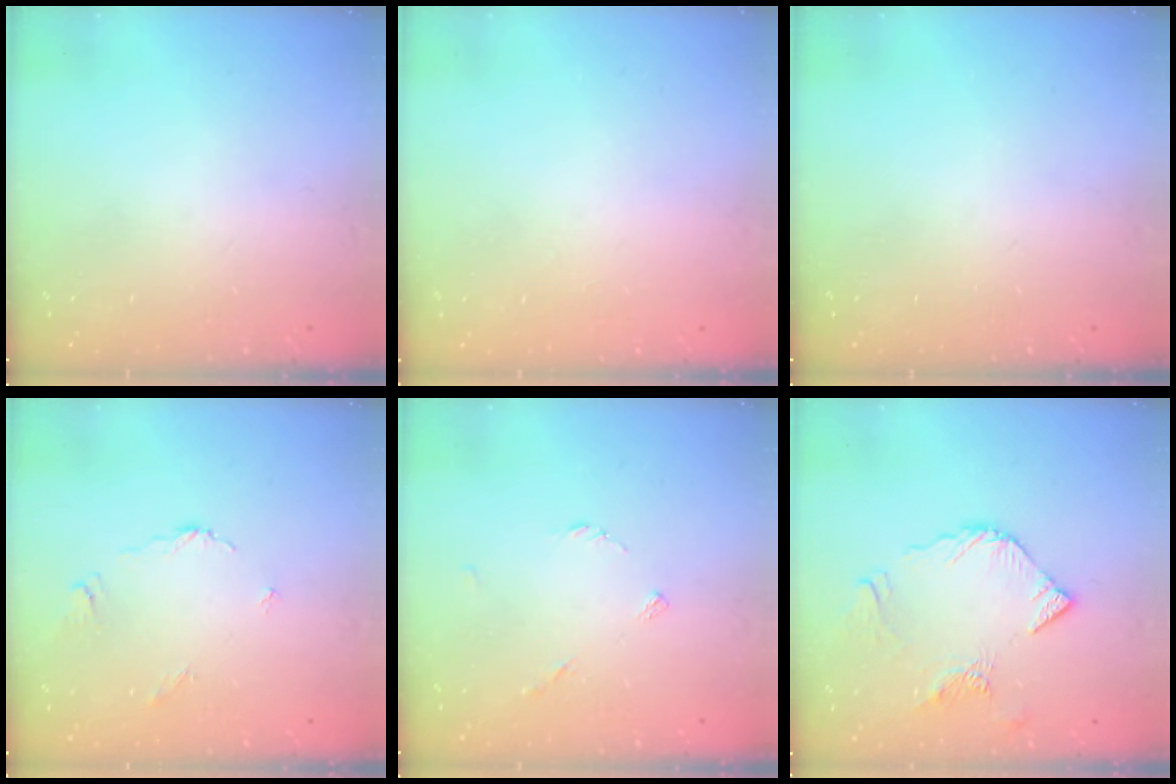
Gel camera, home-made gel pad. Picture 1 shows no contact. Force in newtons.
{"total": 1.7, "press": 1.7, "slide": 0.1}
{"total": 0.0}
{"total": 2.2, "press": 2.2, "slide": 0.4}
{"total": 4.2, "press": 4.2, "slide": 0.4}
{"total": 9.8, "press": 9.8, "slide": 1.2}